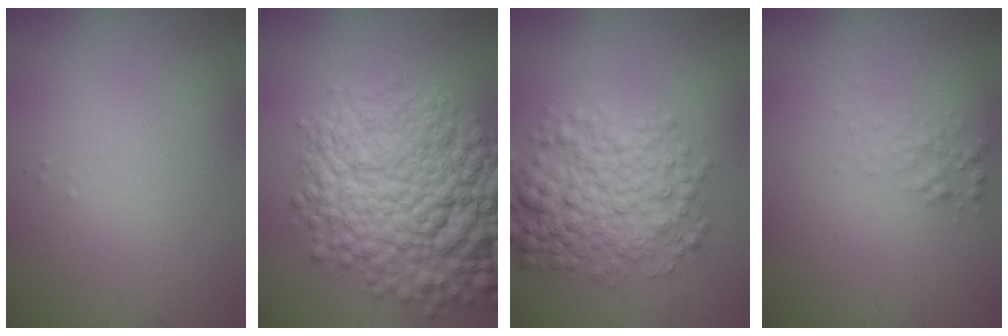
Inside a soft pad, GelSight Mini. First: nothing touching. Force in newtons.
{"total": 11.8, "press": 11.8, "slide": 0.4}
{"total": 5.8, "press": 5.8, "slide": 0.0}
{"total": 1.2, "press": 1.2, "slide": 0.0}